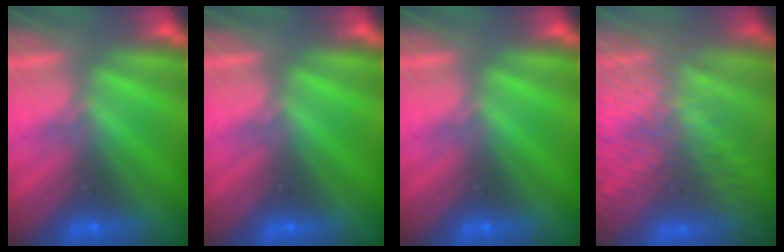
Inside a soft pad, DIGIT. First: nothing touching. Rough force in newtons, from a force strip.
{"total": 0.0}
{"total": 0.0}
{"total": 8.4}